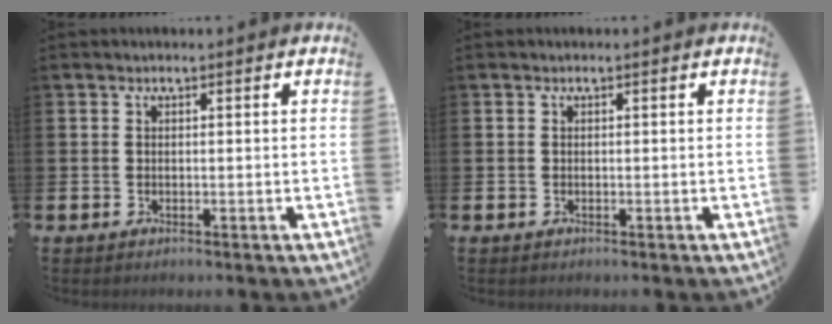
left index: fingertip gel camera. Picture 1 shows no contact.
{"total": 0.0}